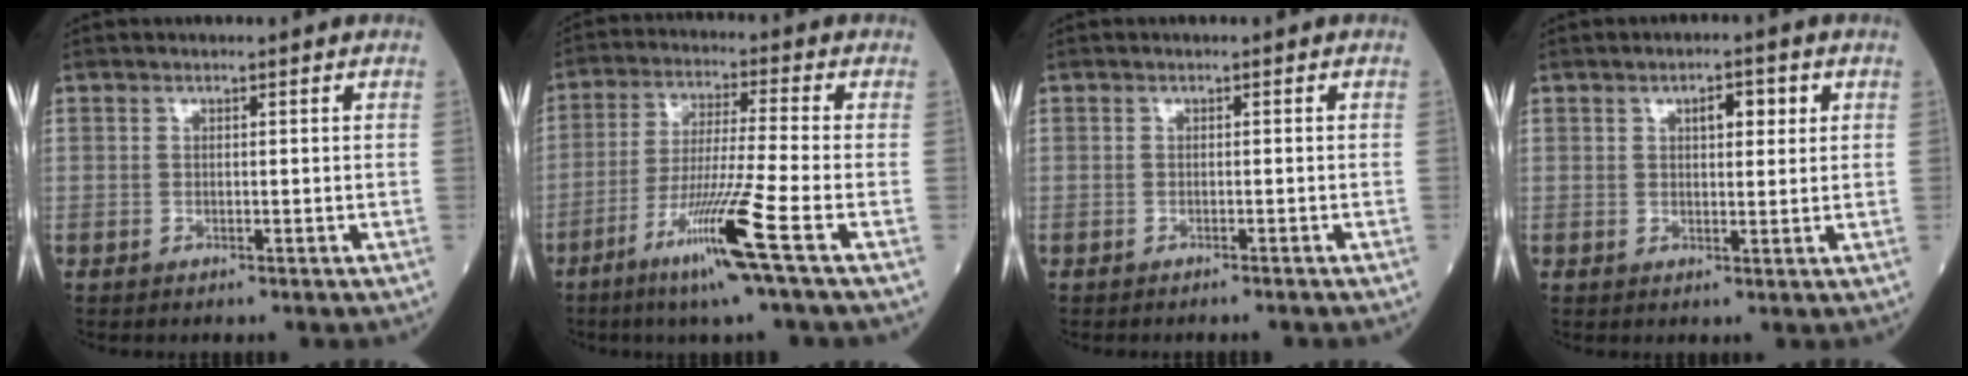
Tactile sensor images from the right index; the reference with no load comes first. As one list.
[{"total": 11.7, "force": [-5.8, -1.8, 10.0], "torque": [-0.191, -0.030, -0.111]}, {"total": 1.3, "force": [-1.2, -0.1, 0.5], "torque": [-0.008, 0.001, -0.015]}, {"total": 3.6, "force": [1.5, 1.4, 3.0], "torque": [-0.045, 0.009, 0.021]}]